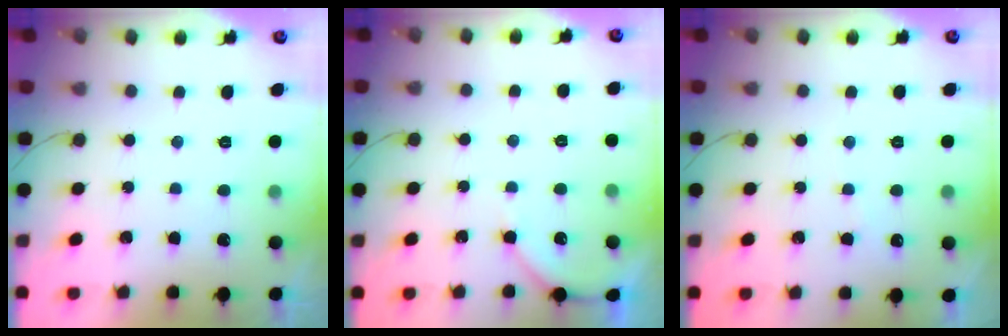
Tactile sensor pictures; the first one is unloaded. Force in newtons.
{"total": 4.7, "press": 4.6, "slide": 0.7}
{"total": 2.9, "press": 2.9, "slide": 0.5}